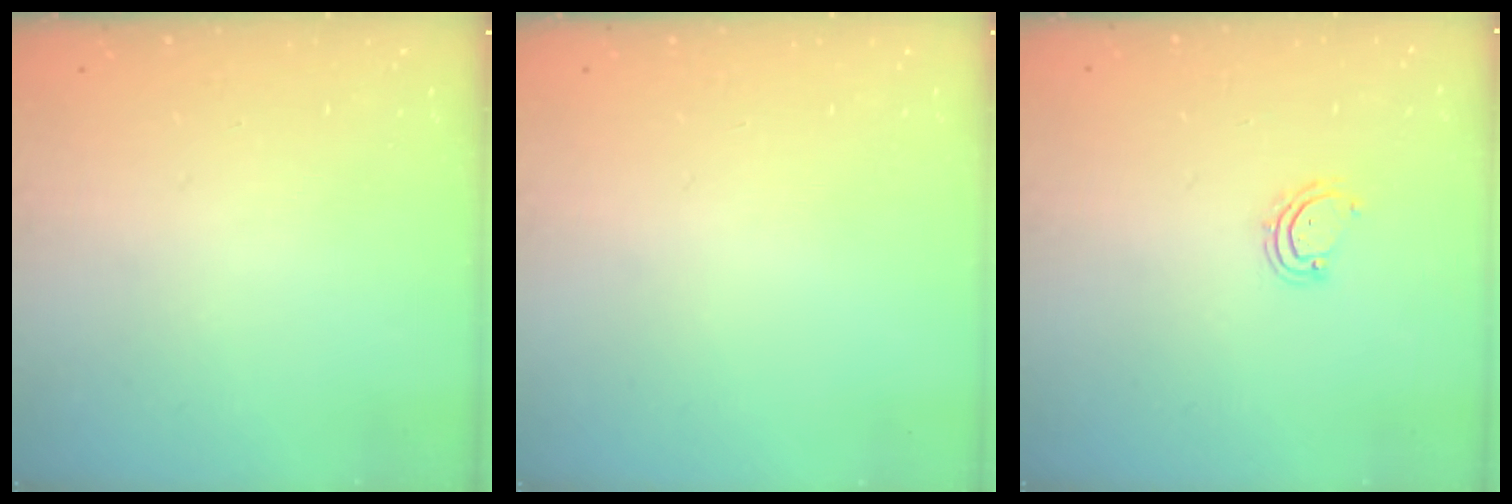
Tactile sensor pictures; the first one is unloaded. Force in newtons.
{"total": 0.0}
{"total": 4.1, "press": 4.1, "slide": 0.3}